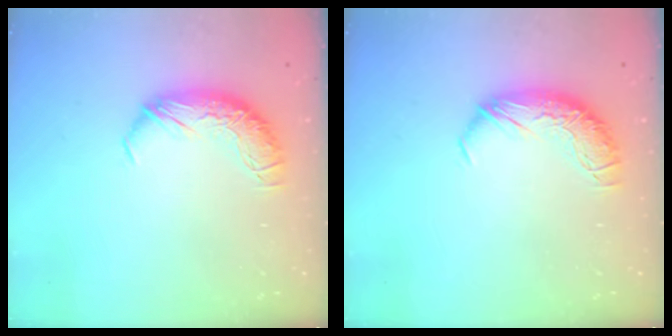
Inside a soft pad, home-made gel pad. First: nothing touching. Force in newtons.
{"total": 0.0}